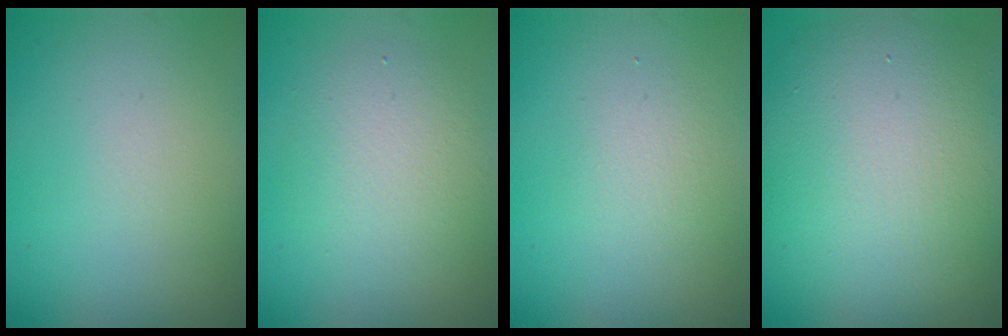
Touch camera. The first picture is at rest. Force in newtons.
{"total": 3.7, "press": 3.7, "slide": 0.2}
{"total": 1.5, "press": 1.5, "slide": 0.1}
{"total": 11.9, "press": 11.8, "slide": 0.5}